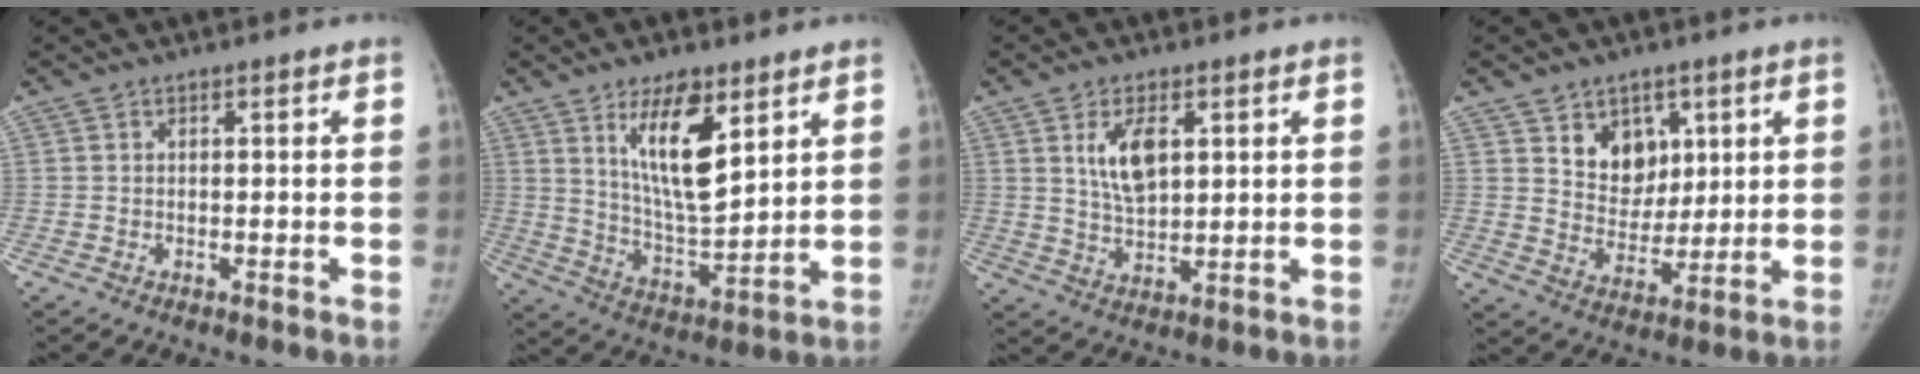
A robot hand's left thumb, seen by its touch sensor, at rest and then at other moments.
{"total": 14.0, "force": [6.8, 5.1, 11.0], "torque": [-0.165, -0.050, 0.130]}
{"total": 7.6, "force": [2.5, 3.8, 6.1], "torque": [-0.100, -0.014, 0.054]}
{"total": 9.3, "force": [4.3, 6.9, 4.4], "torque": [-0.033, -0.029, 0.081]}